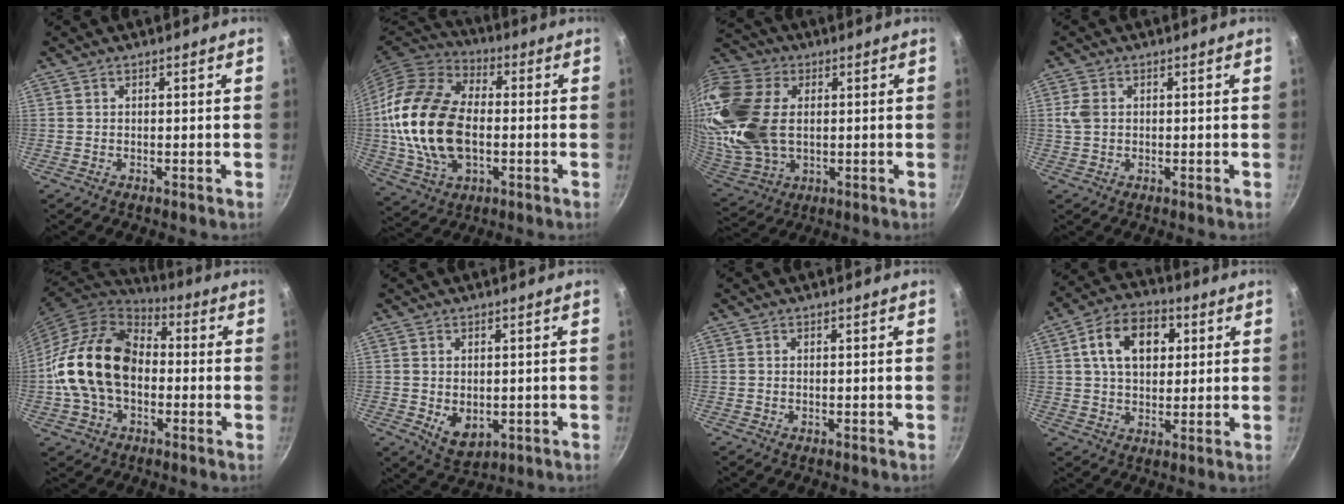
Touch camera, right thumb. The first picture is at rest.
{"total": 21.8, "force": [-1.1, 13.9, 16.7], "torque": [-0.310, 0.020, -0.022]}
{"total": 25.5, "force": [3.4, 17.5, 18.2], "torque": [-0.398, 0.001, 0.066]}
{"total": 3.3, "force": [0.5, 2.4, 2.2], "torque": [-0.045, 0.004, 0.009]}
{"total": 19.7, "force": [-1.3, 13.8, 13.9], "torque": [-0.233, 0.040, -0.034]}
{"total": 5.9, "force": [-0.5, 4.2, 4.1], "torque": [-0.055, -0.015, 0.005]}
{"total": 0.0}
{"total": 12.9, "force": [3.5, 8.7, 8.8], "torque": [-0.119, 0.010, 0.047]}